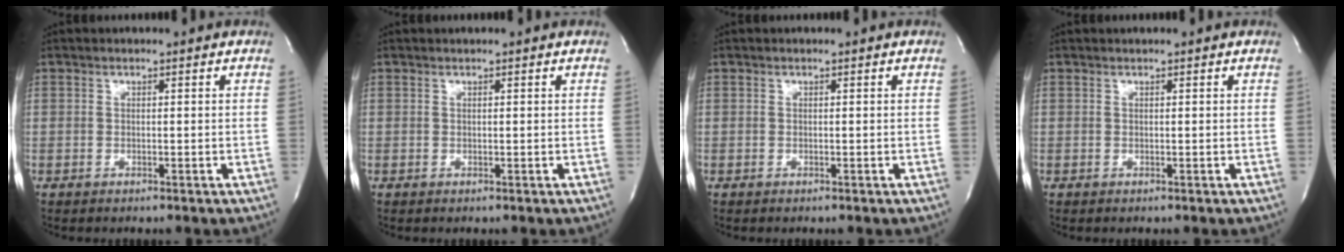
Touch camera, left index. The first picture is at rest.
{"total": 0.0}
{"total": 0.0}
{"total": 0.0}